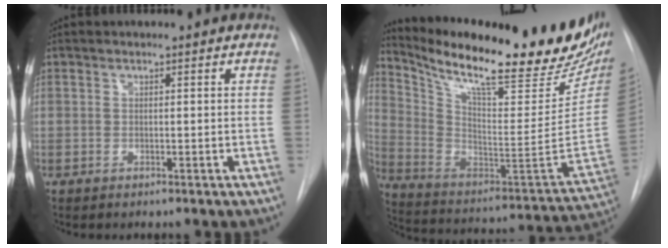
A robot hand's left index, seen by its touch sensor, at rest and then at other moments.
{"total": 30.1, "force": [23.2, 5.8, 18.2], "torque": [-0.297, -0.049, 0.329]}